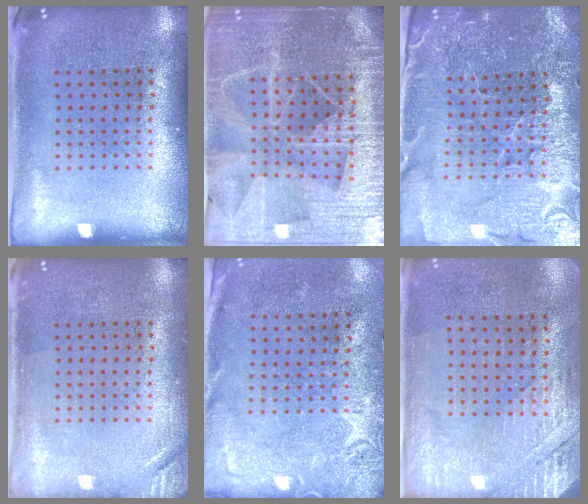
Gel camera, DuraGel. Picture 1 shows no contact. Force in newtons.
{"total": 5.1, "press": 4.6, "slide": 2.2}
{"total": 3.7, "press": 3.7, "slide": 0.5}
{"total": 1.5, "press": 1.5, "slide": 0.3}
{"total": 2.7, "press": 2.2, "slide": 1.6}
{"total": 2.7, "press": 2.4, "slide": 1.2}